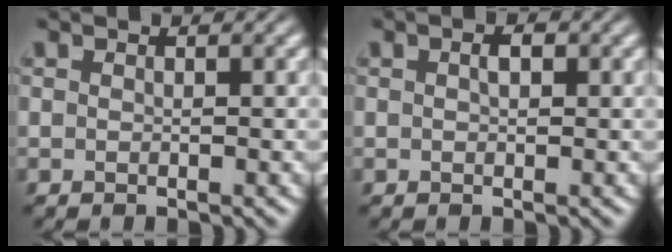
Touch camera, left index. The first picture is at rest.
{"total": 1.1, "force": [0.3, 0.6, 1.0], "torque": [-0.015, 0.003, 0.004]}